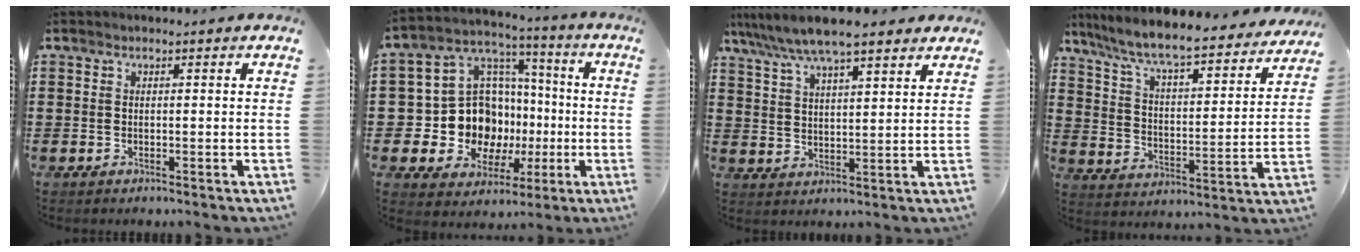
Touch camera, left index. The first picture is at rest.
{"total": 13.0, "force": [-2.6, 11.8, 4.9], "torque": [-0.137, 0.003, -0.034]}
{"total": 7.5, "force": [6.3, 1.2, 3.9], "torque": [-0.094, -0.014, 0.112]}
{"total": 7.5, "force": [6.8, 0.1, 3.2], "torque": [-0.091, -0.051, 0.109]}